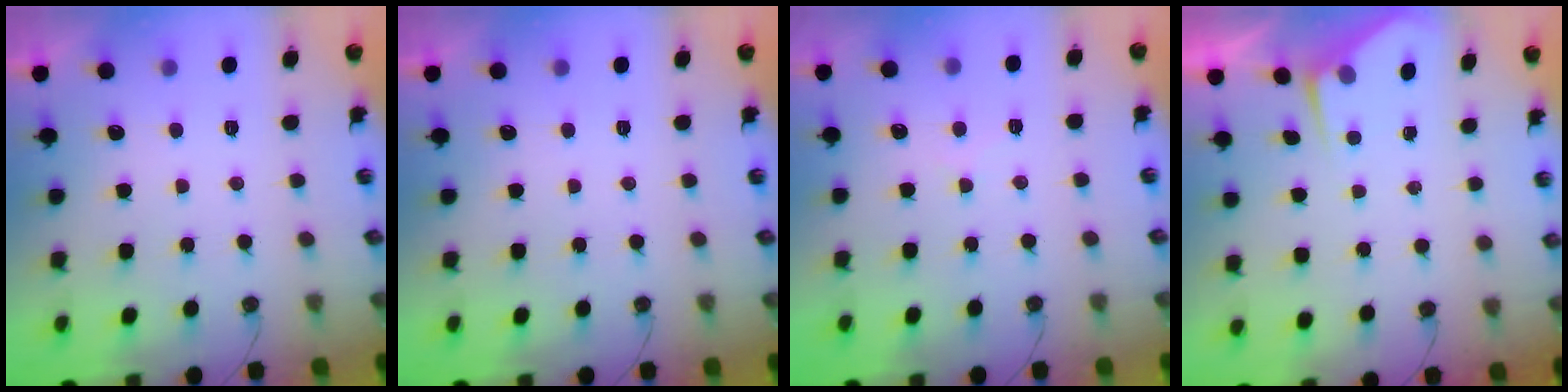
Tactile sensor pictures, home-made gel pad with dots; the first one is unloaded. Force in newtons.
{"total": 0.0}
{"total": 5.7, "press": 5.6, "slide": 0.7}
{"total": 2.9, "press": 2.9, "slide": 0.5}